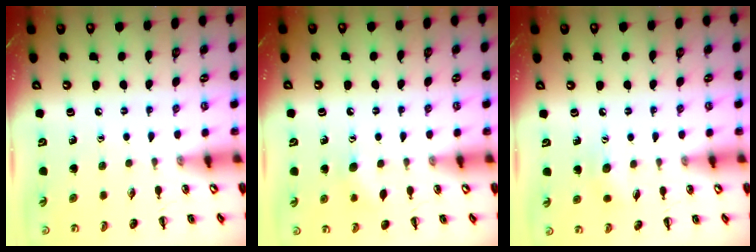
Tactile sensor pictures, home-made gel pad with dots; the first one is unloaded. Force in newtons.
{"total": 6.8, "press": 6.6, "slide": 1.7}
{"total": 6.5, "press": 6.3, "slide": 1.6}